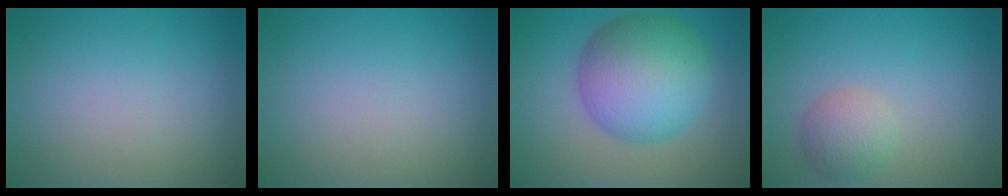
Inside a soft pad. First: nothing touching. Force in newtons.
{"total": 0.0}
{"total": 9.7, "press": 9.7, "slide": 0.1}
{"total": 2.7, "press": 2.7, "slide": 0.1}